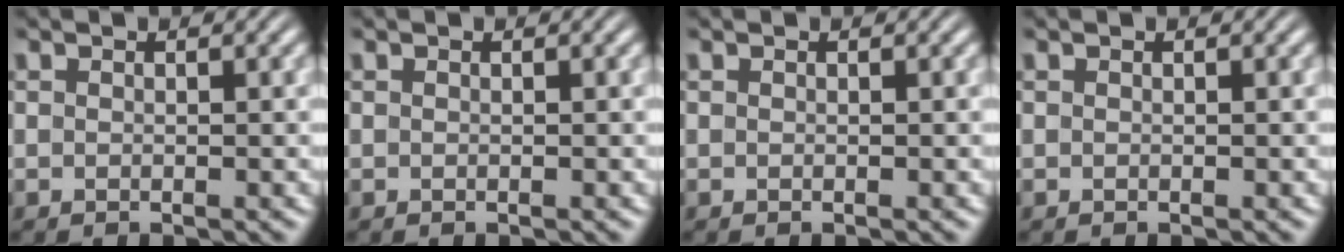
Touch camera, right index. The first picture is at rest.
{"total": 0.0}
{"total": 0.0}
{"total": 0.0}